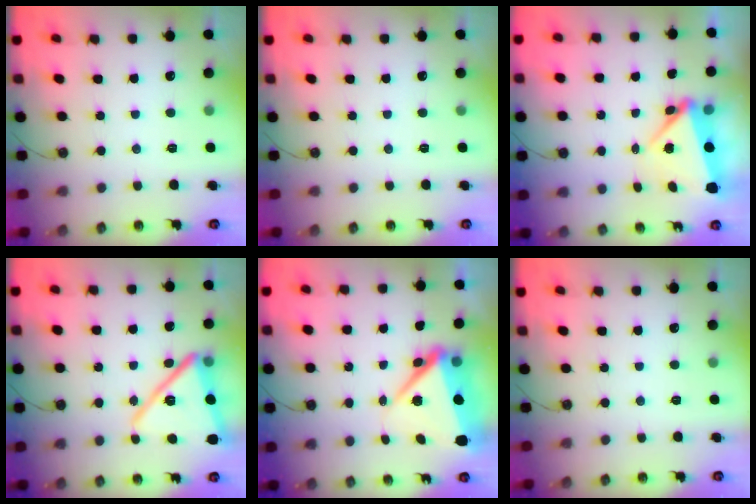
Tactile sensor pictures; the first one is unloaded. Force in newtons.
{"total": 0.0}
{"total": 5.5, "press": 4.7, "slide": 2.9}
{"total": 17.9, "press": 17.8, "slide": 1.4}
{"total": 10.5, "press": 10.5, "slide": 0.8}
{"total": 0.0}